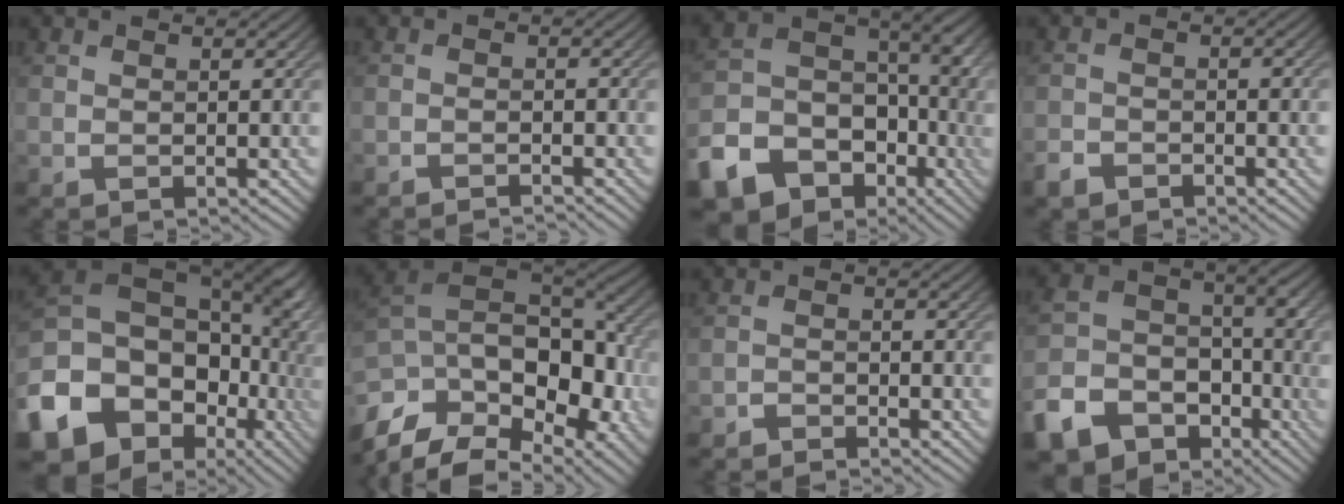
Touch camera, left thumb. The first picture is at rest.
{"total": 1.8, "force": [-1.7, 0.1, 0.6], "torque": [-0.010, 0.002, -0.030]}
{"total": 16.0, "force": [-8.1, 12.0, 6.8], "torque": [-0.188, -0.039, -0.129]}
{"total": 2.7, "force": [-2.2, 1.3, 1.1], "torque": [-0.021, -0.001, -0.046]}
{"total": 20.2, "force": [-6.3, 16.1, 10.5], "torque": [-0.259, -0.033, -0.095]}
{"total": 17.6, "force": [-7.0, 10.7, 12.1], "torque": [-0.267, -0.001, -0.090]}
{"total": 1.6, "force": [-1.5, 0.4, 0.3], "torque": [-0.004, 0.003, -0.033]}
{"total": 13.0, "force": [-7.2, 9.2, 5.6], "torque": [-0.159, -0.034, -0.128]}